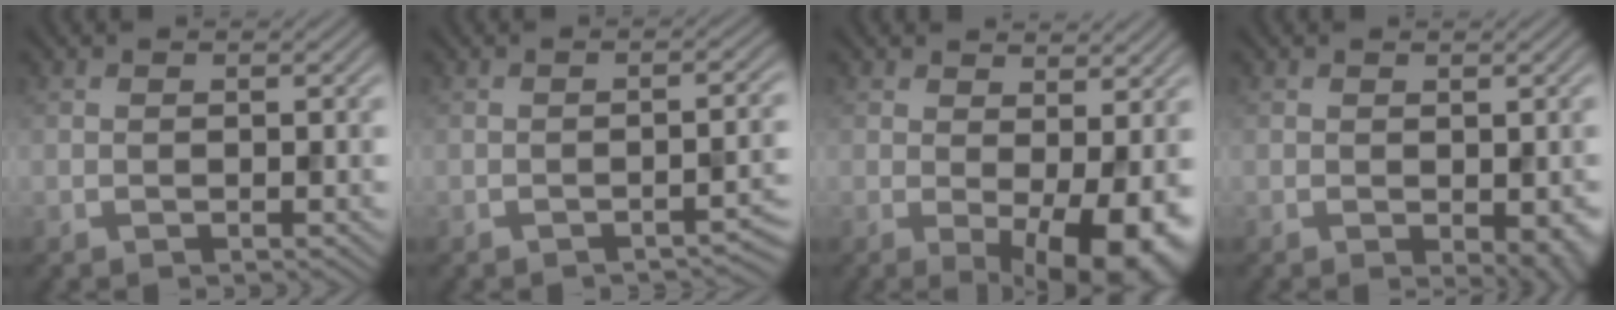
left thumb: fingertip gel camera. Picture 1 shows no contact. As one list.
[{"total": 3.0, "force": [-1.9, 0.6, 2.3], "torque": [-0.027, 0.006, -0.033]}, {"total": 7.7, "force": [-0.2, 3.5, 6.9], "torque": [-0.099, -0.013, 0.005]}, {"total": 4.0, "force": [-1.3, 2.0, 3.2], "torque": [-0.036, -0.017, -0.005]}]